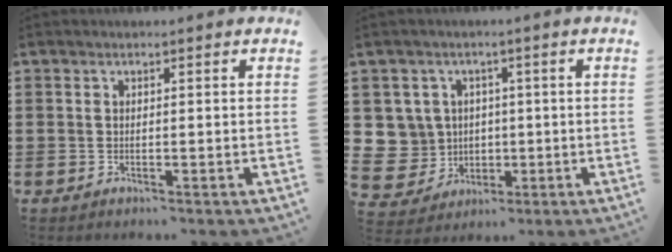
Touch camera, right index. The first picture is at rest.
{"total": 5.9, "force": [0.7, 5.8, 0.8], "torque": [-0.061, 0.006, 0.013]}